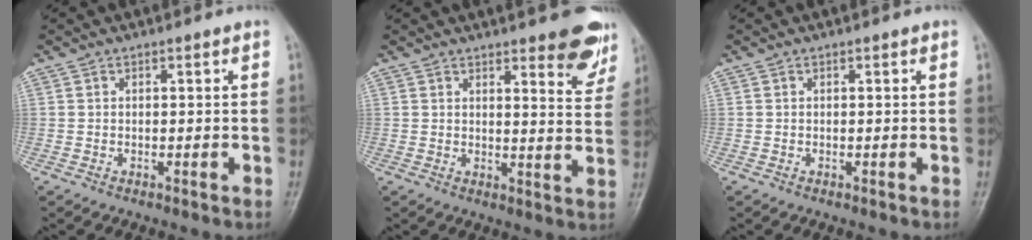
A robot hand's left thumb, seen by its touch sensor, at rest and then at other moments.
{"total": 9.5, "force": [6.5, 2.9, 6.4], "torque": [-0.045, -0.038, 0.073]}
{"total": 0.0}